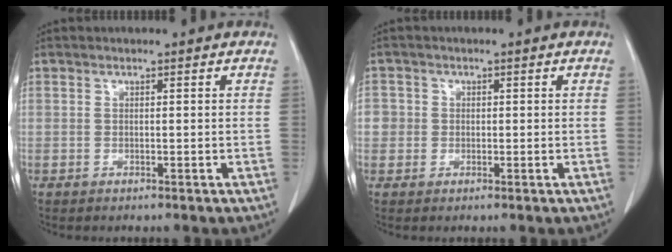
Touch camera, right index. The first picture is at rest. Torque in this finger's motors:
{"motor_torque": [0.02, -0.02, 0.00, 0.01]}